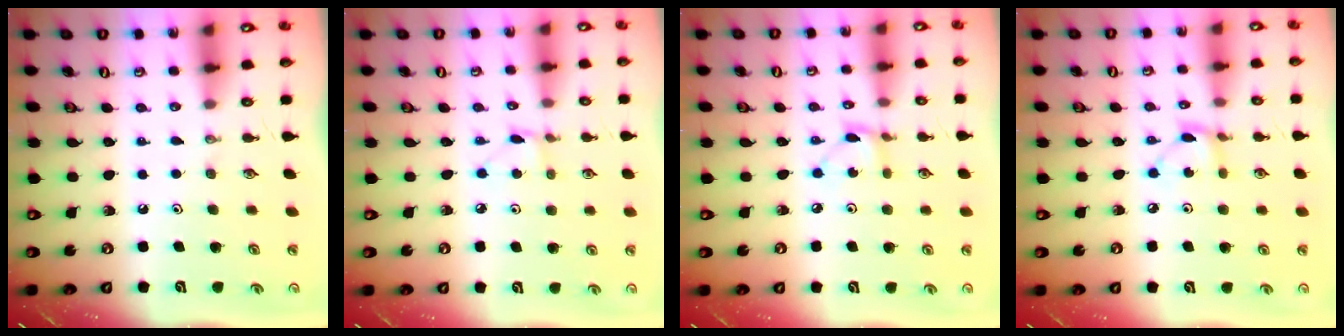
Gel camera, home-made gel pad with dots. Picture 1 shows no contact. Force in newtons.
{"total": 2.6, "press": 2.6, "slide": 0.4}
{"total": 2.7, "press": 2.7, "slide": 0.2}
{"total": 3.0, "press": 3.0, "slide": 0.2}